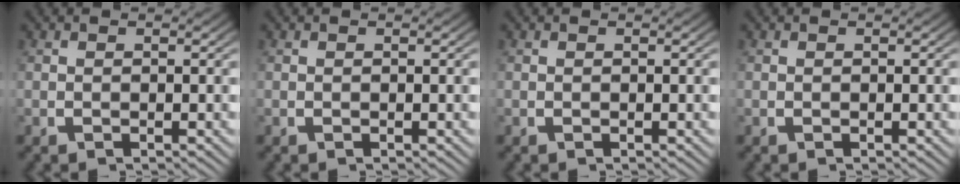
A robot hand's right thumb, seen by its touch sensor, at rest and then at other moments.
{"total": 0.0}
{"total": 0.0}
{"total": 0.0}